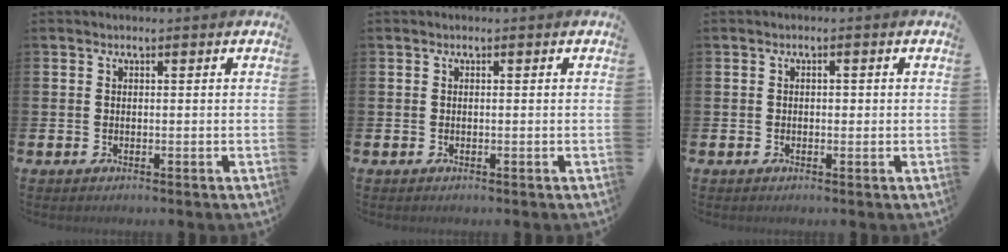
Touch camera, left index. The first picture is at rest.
{"total": 0.0}
{"total": 0.9, "force": [-0.1, 0.6, 0.7], "torque": [-0.009, 0.002, -0.005]}